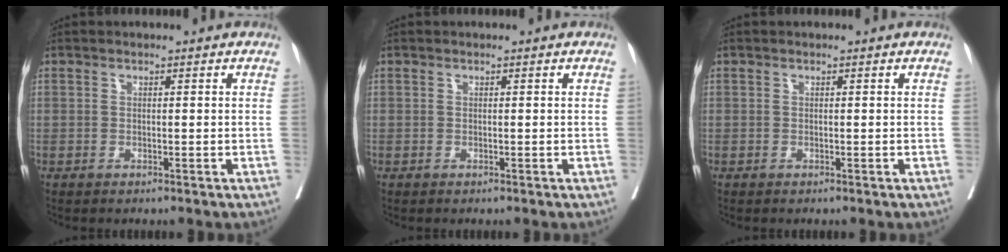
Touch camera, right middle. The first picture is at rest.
{"total": 0.0}
{"total": 0.0}